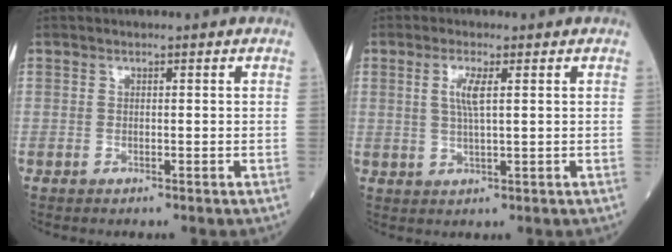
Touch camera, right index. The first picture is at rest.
{"total": 3.6, "force": [1.1, 0.3, 3.4], "torque": [-0.073, -0.001, 0.020]}